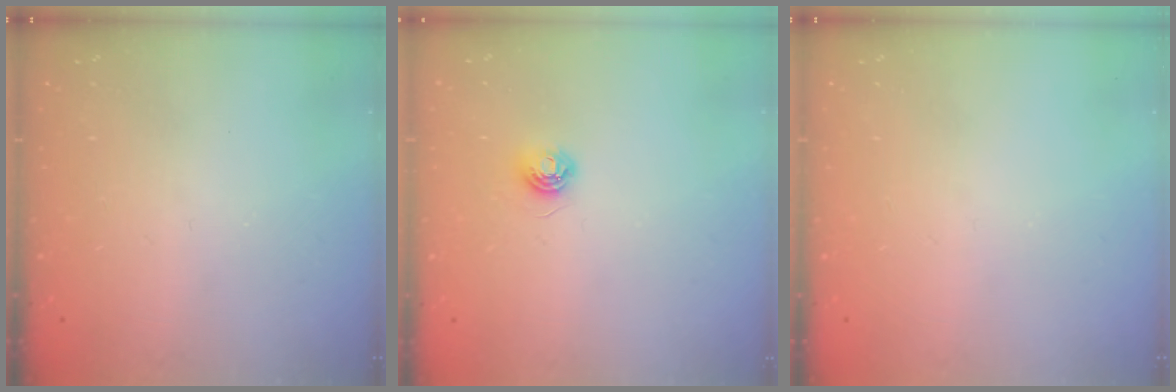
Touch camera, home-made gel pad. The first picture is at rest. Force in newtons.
{"total": 5.0, "press": 4.9, "slide": 0.6}
{"total": 0.0}